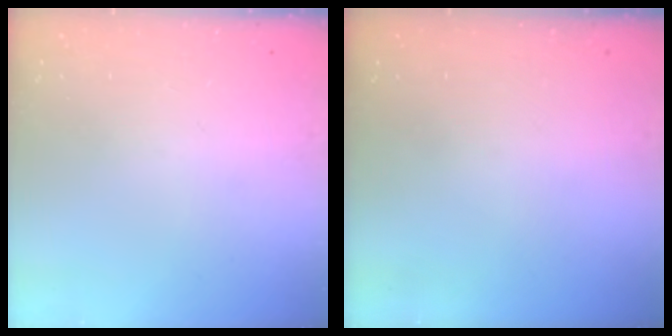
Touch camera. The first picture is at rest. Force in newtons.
{"total": 0.0}